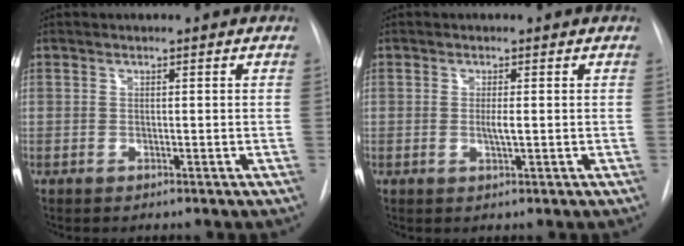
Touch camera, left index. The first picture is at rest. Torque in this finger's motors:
{"motor_torque": [0.46, 0.03, 0.16, 0.05]}